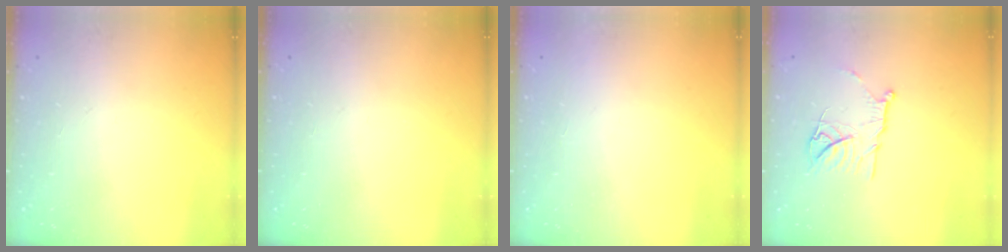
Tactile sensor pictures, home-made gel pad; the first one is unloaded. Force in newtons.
{"total": 0.0}
{"total": 1.5, "press": 1.5, "slide": 0.1}
{"total": 11.7, "press": 11.6, "slide": 1.0}